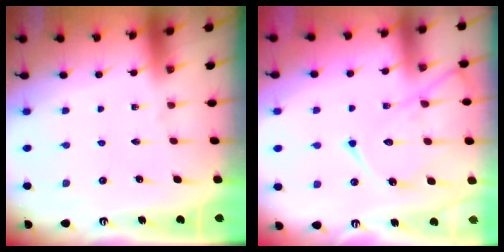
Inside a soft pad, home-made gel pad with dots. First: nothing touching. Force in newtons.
{"total": 13.3, "press": 13.2, "slide": 1.2}